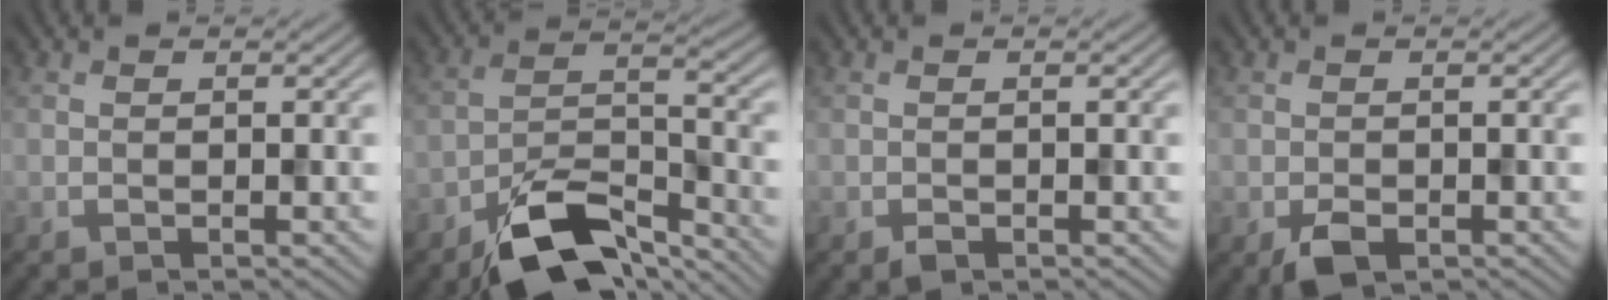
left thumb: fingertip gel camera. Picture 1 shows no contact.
{"total": 10.4, "force": [-7.8, 3.7, 5.9], "torque": [-0.098, 0.002, -0.155]}
{"total": 0.6, "force": [-0.5, 0.3, 0.3], "torque": [-0.004, -0.001, -0.007]}
{"total": 2.5, "force": [-1.4, 1.5, 1.4], "torque": [-0.025, -0.006, -0.021]}